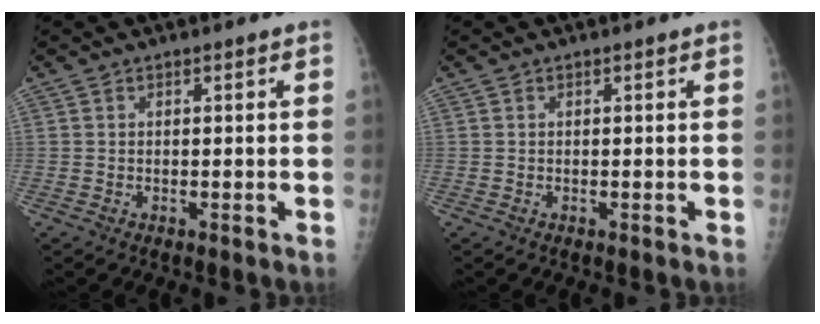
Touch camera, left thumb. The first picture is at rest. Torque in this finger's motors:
{"motor_torque": [-0.01, 0.01, 0.00, 0.00, 0.00]}